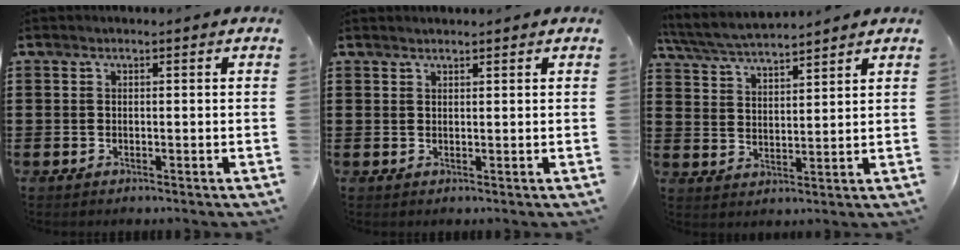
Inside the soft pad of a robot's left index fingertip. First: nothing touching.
{"total": 1.0, "force": [1.0, 0.1, 0.1], "torque": [-0.003, -0.001, 0.020]}
{"total": 5.1, "force": [5.0, 0.2, 1.3], "torque": [-0.046, -0.022, 0.087]}